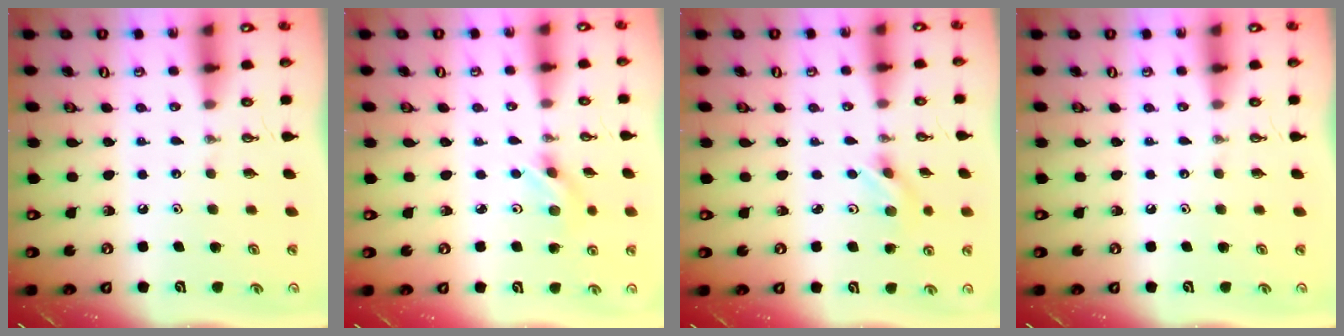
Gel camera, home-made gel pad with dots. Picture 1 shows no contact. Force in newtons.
{"total": 2.0, "press": 1.9, "slide": 0.4}
{"total": 2.9, "press": 2.8, "slide": 0.7}
{"total": 0.0}